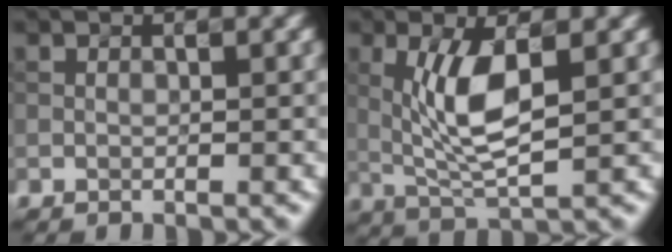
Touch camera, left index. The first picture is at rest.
{"total": 5.1, "force": [0.7, 1.4, 4.8], "torque": [-0.107, -0.003, 0.029]}